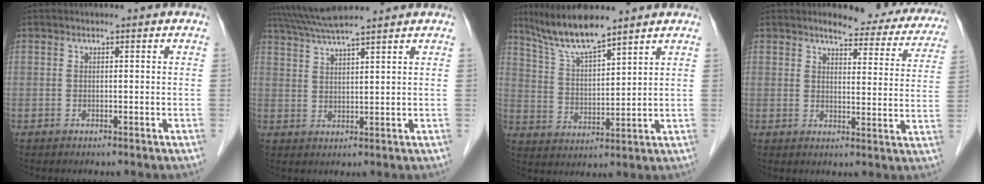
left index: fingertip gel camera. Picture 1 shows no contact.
{"total": 8.0, "force": [7.1, -0.5, 3.6], "torque": [-0.069, 0.030, 0.122]}
{"total": 8.9, "force": [7.8, 0.3, 4.4], "torque": [-0.093, 0.003, 0.154]}
{"total": 13.8, "force": [12.1, 3.9, 5.3], "torque": [-0.033, -0.010, 0.118]}